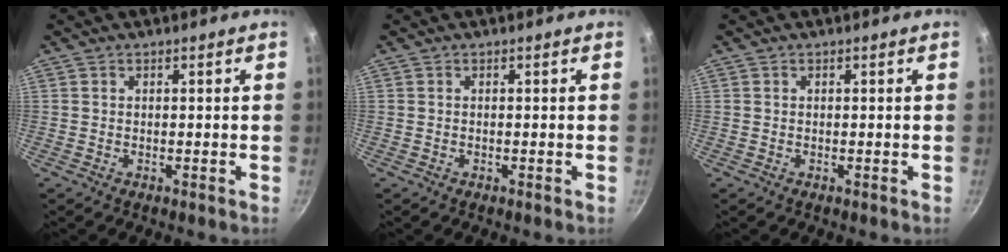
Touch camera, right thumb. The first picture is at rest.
{"total": 0.0}
{"total": 0.0}